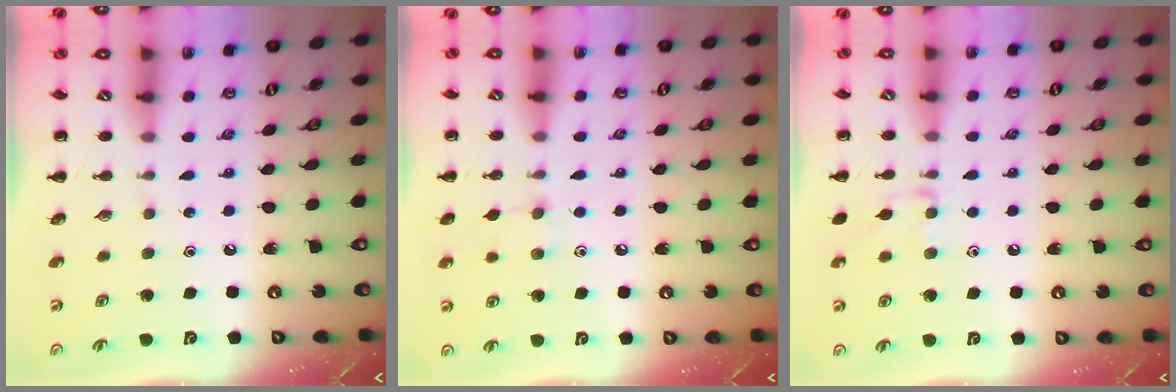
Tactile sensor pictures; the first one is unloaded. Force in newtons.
{"total": 6.5, "press": 6.2, "slide": 2.1}
{"total": 7.5, "press": 7.4, "slide": 1.3}